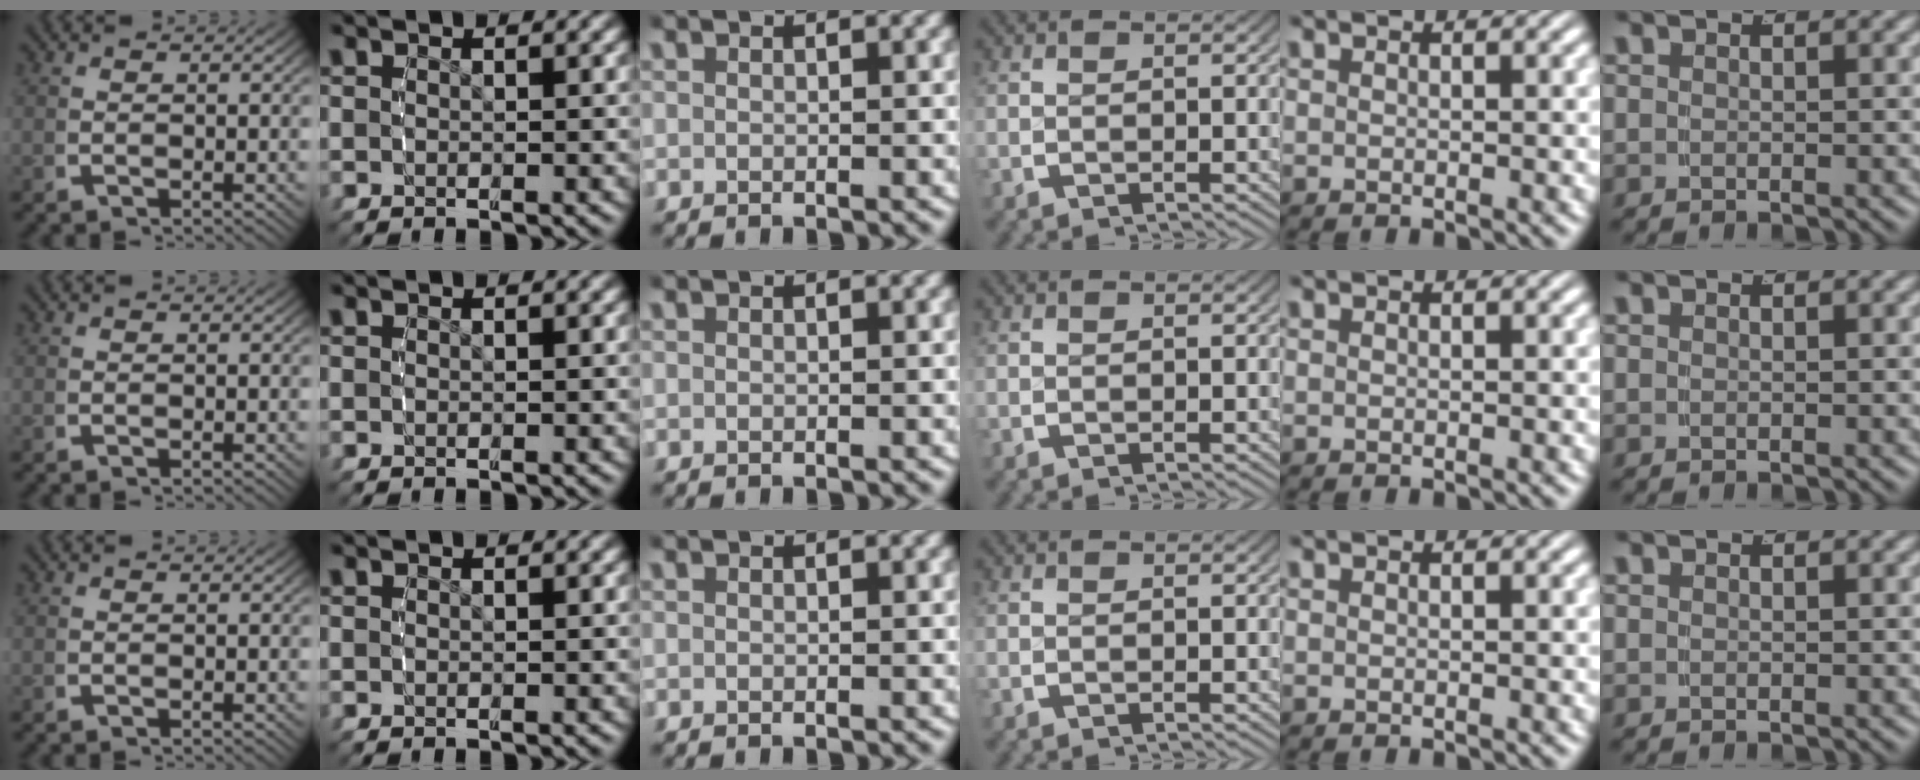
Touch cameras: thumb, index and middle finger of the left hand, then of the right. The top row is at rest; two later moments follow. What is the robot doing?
{"motion": "reach", "object": "coat"}